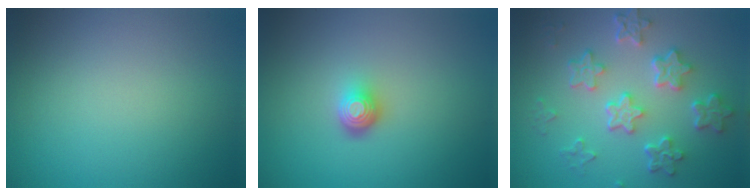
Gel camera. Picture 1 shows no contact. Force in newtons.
{"total": 2.3, "press": 1.4, "slide": 1.8}
{"total": 5.9, "press": 4.6, "slide": 3.7}